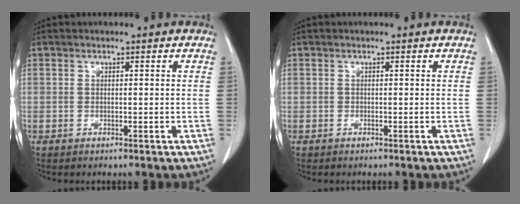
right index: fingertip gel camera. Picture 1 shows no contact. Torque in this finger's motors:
{"motor_torque": [-0.02, -0.03, -0.13, -0.06]}